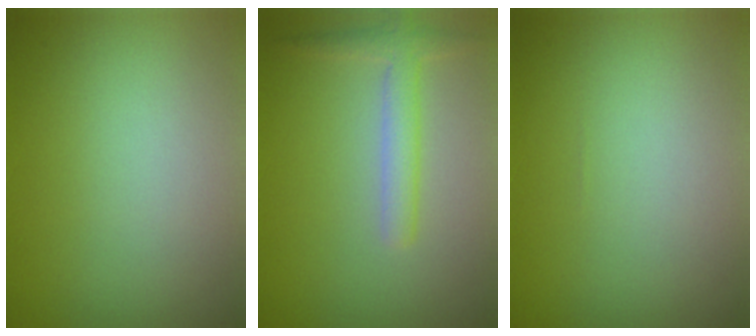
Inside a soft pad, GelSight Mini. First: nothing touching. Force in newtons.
{"total": 2.4, "press": 2.4, "slide": 0.1}
{"total": 0.0}